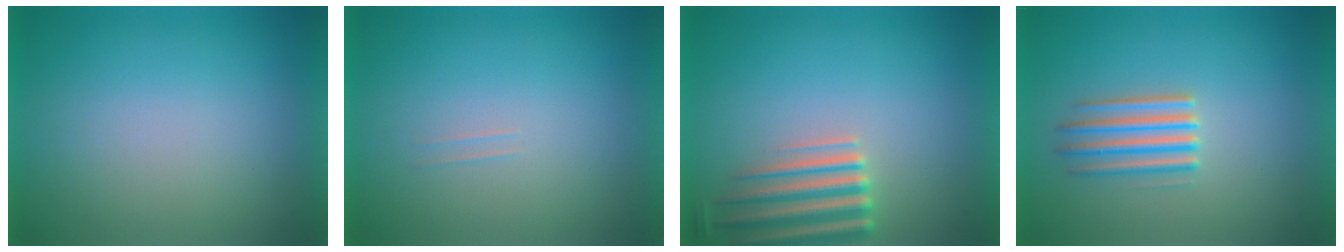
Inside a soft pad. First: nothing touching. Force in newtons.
{"total": 1.1}
{"total": 5.5}
{"total": 2.7}